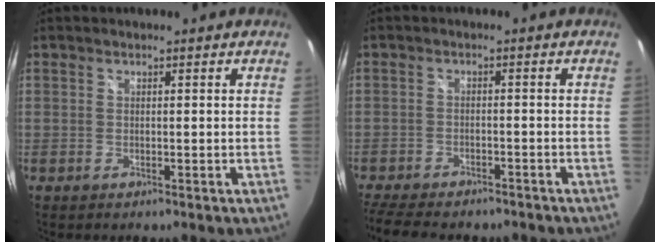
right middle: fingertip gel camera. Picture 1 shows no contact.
{"total": 12.1, "force": [-10.1, 3.9, 5.3], "torque": [-0.127, -0.028, -0.159]}